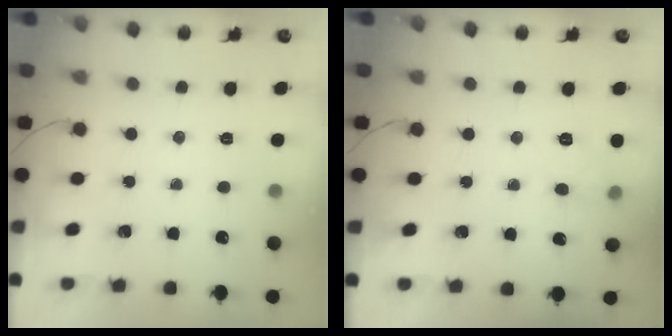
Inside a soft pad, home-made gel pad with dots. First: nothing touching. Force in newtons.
{"total": 6.4, "press": 6.2, "slide": 1.9}